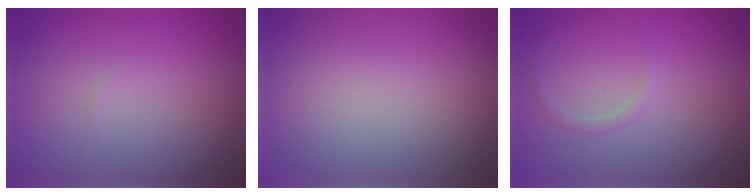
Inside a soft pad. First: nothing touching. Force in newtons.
{"total": 0.0}
{"total": 0.8, "press": 0.8, "slide": 0.1}